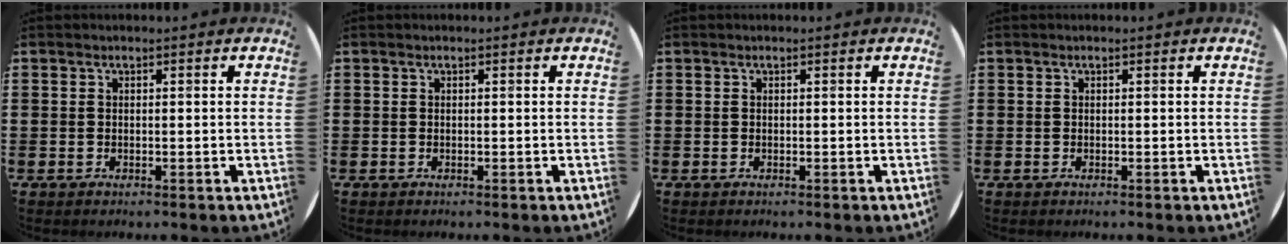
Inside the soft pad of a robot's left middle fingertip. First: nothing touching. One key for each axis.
{"total": 0.0}
{"total": 0.0}
{"total": 0.0}